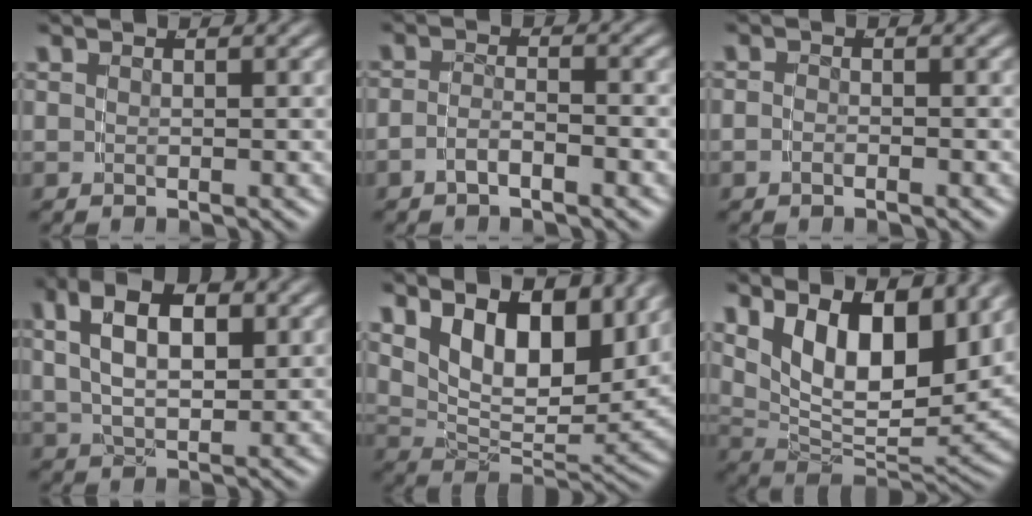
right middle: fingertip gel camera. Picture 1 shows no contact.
{"total": 2.2, "force": [-1.9, 0.4, 1.0], "torque": [-0.015, -0.004, -0.035]}
{"total": 1.0, "force": [-0.9, 0.1, 0.3], "torque": [-0.011, -0.006, -0.016]}
{"total": 8.2, "force": [2.7, 4.9, 6.0], "torque": [-0.095, 0.013, 0.040]}
{"total": 11.4, "force": [3.9, 6.6, 8.4], "torque": [-0.128, -0.001, 0.060]}
{"total": 13.2, "force": [3.6, 7.7, 10.1], "torque": [-0.165, -0.007, 0.059]}